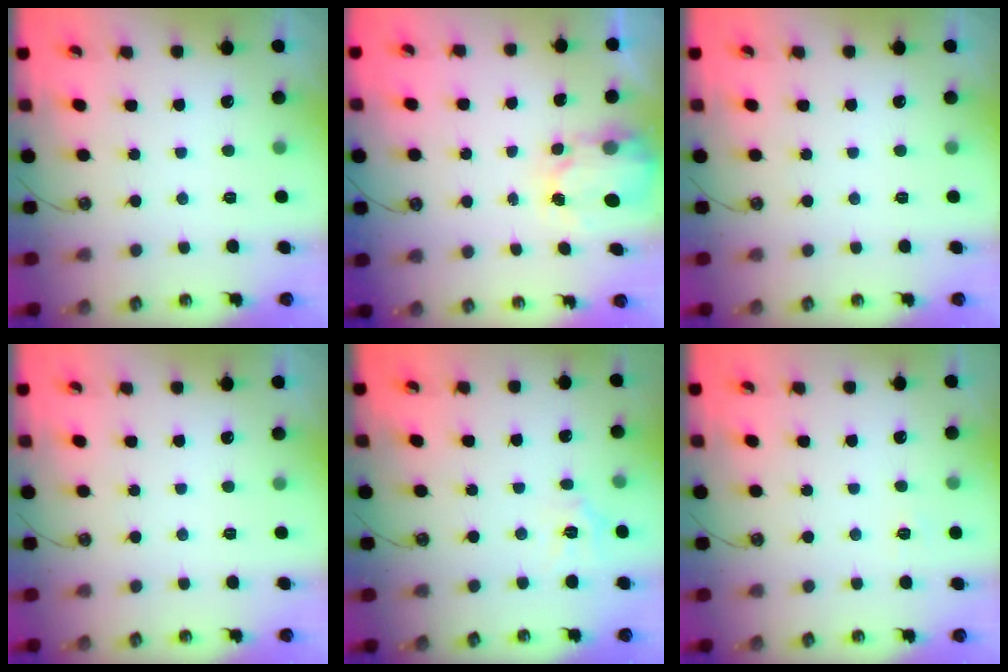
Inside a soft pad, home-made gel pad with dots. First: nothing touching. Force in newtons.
{"total": 4.1, "press": 4.1, "slide": 0.1}
{"total": 0.0}
{"total": 0.0}
{"total": 4.7, "press": 4.7, "slide": 0.4}
{"total": 3.7, "press": 3.6, "slide": 0.5}